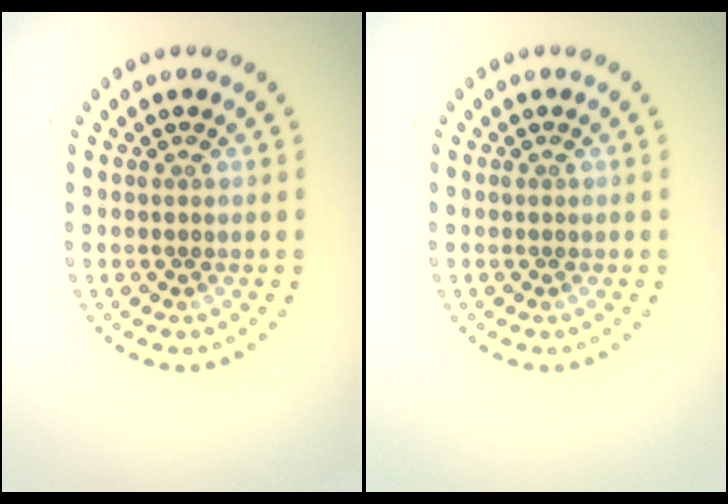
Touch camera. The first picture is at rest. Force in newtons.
{"total": 0.0}